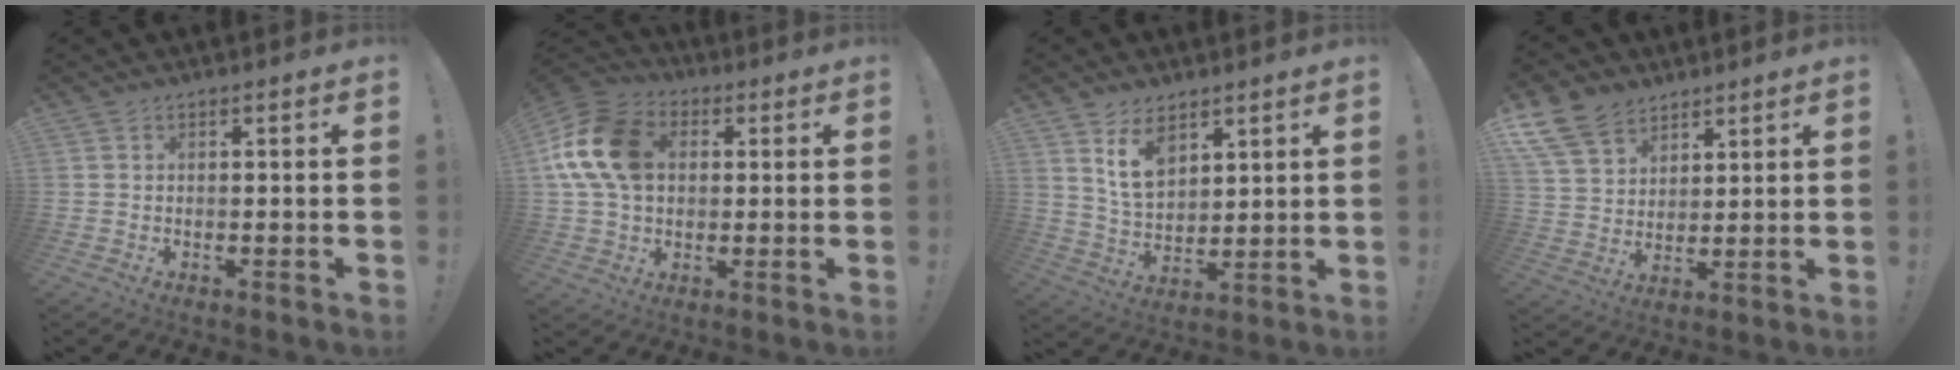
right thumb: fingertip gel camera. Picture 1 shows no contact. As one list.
[{"total": 17.3, "force": [3.2, 12.9, 11.1], "torque": [-0.205, 0.008, 0.067]}, {"total": 10.1, "force": [6.4, 6.4, 4.5], "torque": [-0.077, -0.034, 0.126]}, {"total": 12.4, "force": [8.4, 8.1, 4.4], "torque": [-0.094, -0.048, 0.168]}]